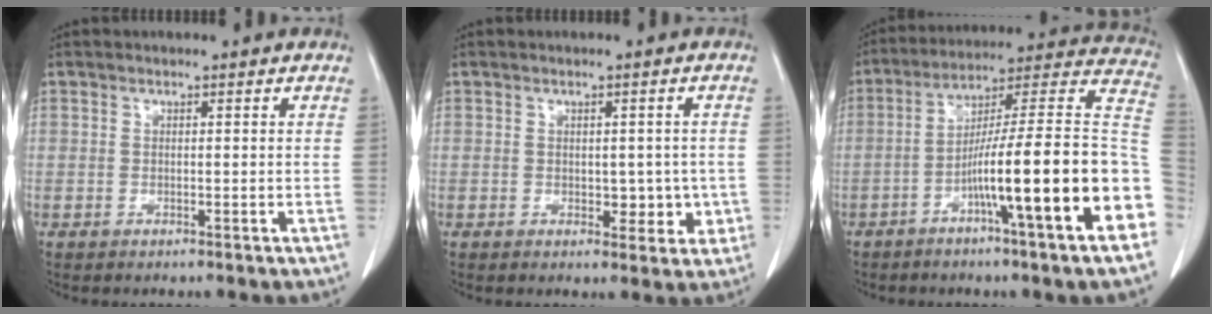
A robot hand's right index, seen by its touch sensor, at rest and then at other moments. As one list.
[{"total": 4.2, "force": [-0.4, 2.8, 3.1], "torque": [-0.026, 0.008, 0.004]}, {"total": 22.2, "force": [-7.1, 0.0, 21.0], "torque": [-0.239, 0.015, -0.114]}]